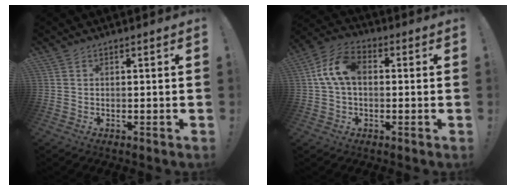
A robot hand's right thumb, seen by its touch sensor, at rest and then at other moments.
{"total": 11.3, "force": [1.1, 7.1, 8.7], "torque": [-0.167, 0.016, 0.024]}